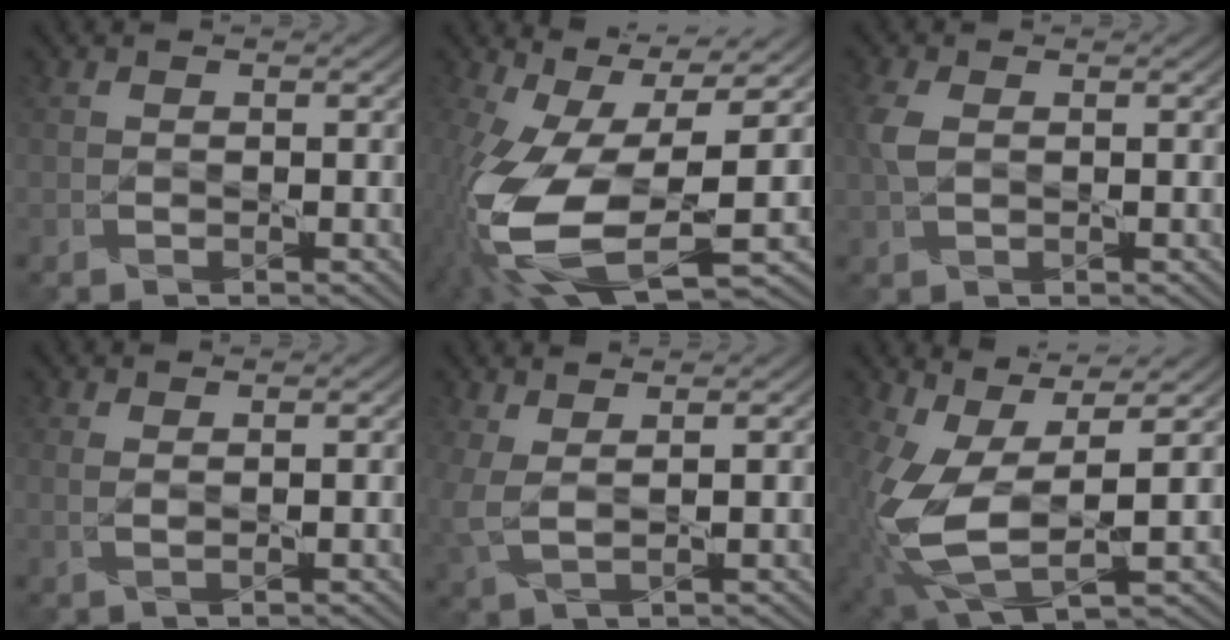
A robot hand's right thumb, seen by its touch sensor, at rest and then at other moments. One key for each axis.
{"total": 17.4, "fx": -4.2, "fy": 7.3, "fz": 15.2, "tx": -0.340, "ty": -0.042, "tz": -0.060}
{"total": 2.9, "fx": 0.5, "fy": 1.7, "fz": 2.3, "tx": -0.069, "ty": 0.005, "tz": 0.008}
{"total": 1.4, "fx": 0.9, "fy": 0.2, "fz": 1.1, "tx": -0.025, "ty": 0.005, "tz": 0.014}
{"total": 4.0, "fx": 1.9, "fy": 1.4, "fz": 3.2, "tx": -0.088, "ty": 0.006, "tz": 0.037}
{"total": 11.1, "fx": 0.0, "fy": 5.3, "fz": 9.8, "tx": -0.235, "ty": -0.016, "tz": 0.002}